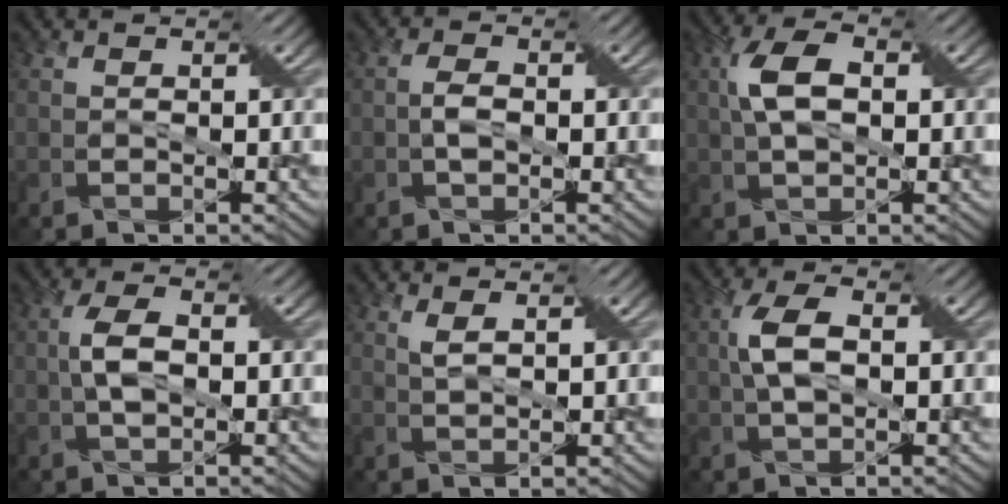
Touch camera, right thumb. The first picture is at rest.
{"total": 1.9, "force": [-0.4, 0.9, 1.6], "torque": [-0.037, 0.004, -0.010]}
{"total": 6.7, "force": [1.2, 3.5, 5.6], "torque": [-0.122, 0.013, 0.016]}
{"total": 4.1, "force": [0.1, 1.9, 3.6], "torque": [-0.080, 0.004, 0.000]}
{"total": 2.0, "force": [1.4, 0.0, 1.4], "torque": [-0.037, 0.005, 0.025]}
{"total": 5.2, "force": [0.7, 2.4, 4.6], "torque": [-0.106, 0.010, 0.009]}